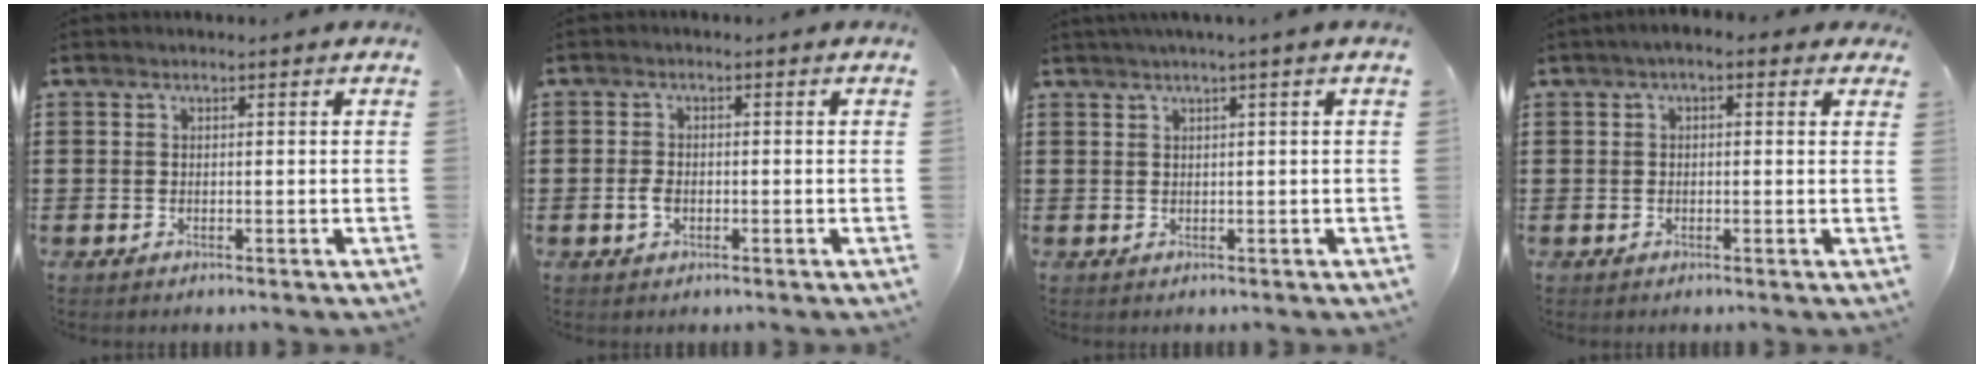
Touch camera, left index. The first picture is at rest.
{"total": 2.1, "force": [-0.6, 1.3, 1.6], "torque": [-0.046, -0.004, -0.015]}
{"total": 1.2, "force": [0.6, -0.4, 1.0], "torque": [-0.017, -0.003, 0.010]}
{"total": 1.7, "force": [-0.1, 0.8, 1.5], "torque": [-0.028, 0.006, -0.005]}